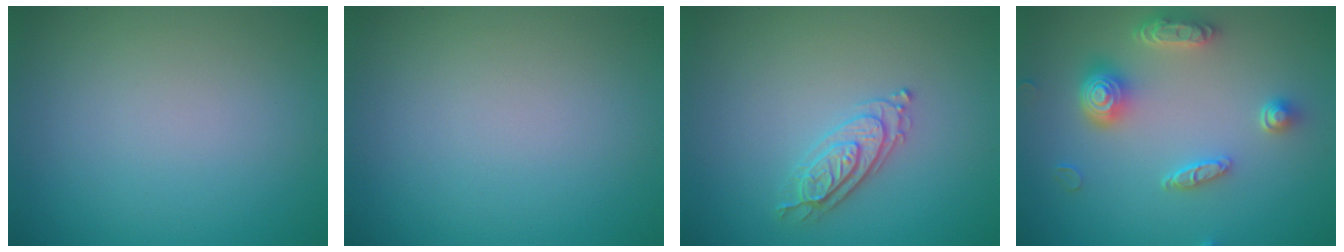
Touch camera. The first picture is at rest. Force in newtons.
{"total": 0.0}
{"total": 2.4, "press": 2.3, "slide": 0.5}
{"total": 4.8, "press": 3.9, "slide": 2.8}